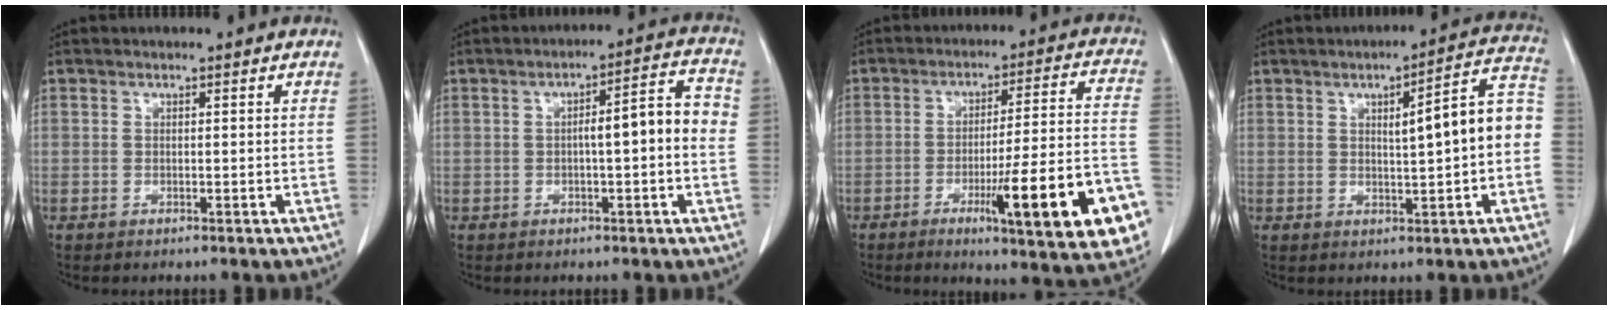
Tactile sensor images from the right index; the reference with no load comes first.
{"total": 7.8, "force": [-0.2, 1.1, 7.7], "torque": [-0.104, 0.029, -0.007]}
{"total": 19.6, "force": [-7.8, 1.7, 17.9], "torque": [-0.188, 0.001, -0.102]}
{"total": 10.1, "force": [0.2, 1.3, 10.1], "torque": [-0.125, 0.030, 0.002]}